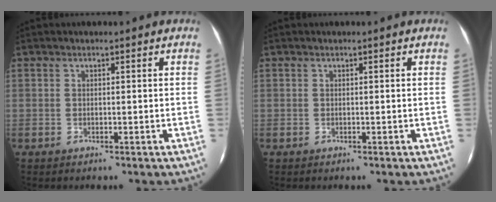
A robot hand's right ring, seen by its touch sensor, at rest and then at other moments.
{"total": 0.0}